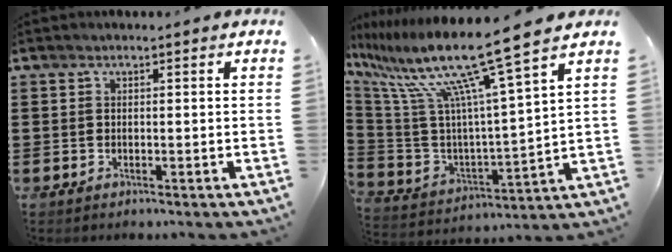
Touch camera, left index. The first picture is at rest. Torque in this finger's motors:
{"motor_torque": [1.24, -0.90, 1.05, 0.21]}